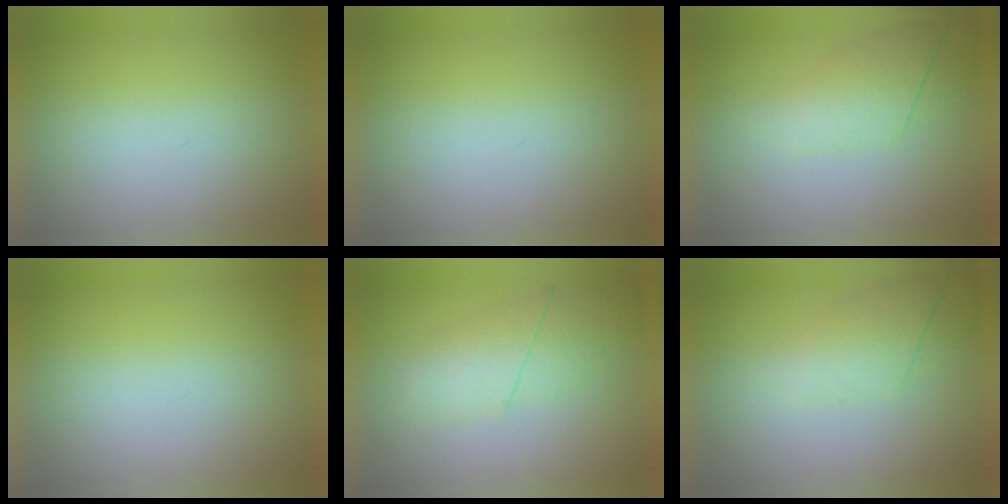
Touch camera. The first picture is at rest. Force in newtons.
{"total": 0.0}
{"total": 2.2}
{"total": 0.0}
{"total": 2.3}
{"total": 2.2}